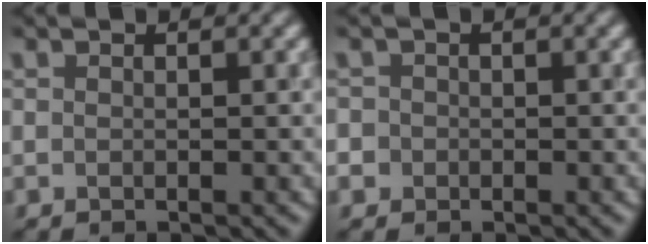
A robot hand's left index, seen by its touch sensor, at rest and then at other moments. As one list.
[{"total": 1.3, "force": [-0.4, 1.3, 0.1], "torque": [0.016, 0.007, -0.009]}]